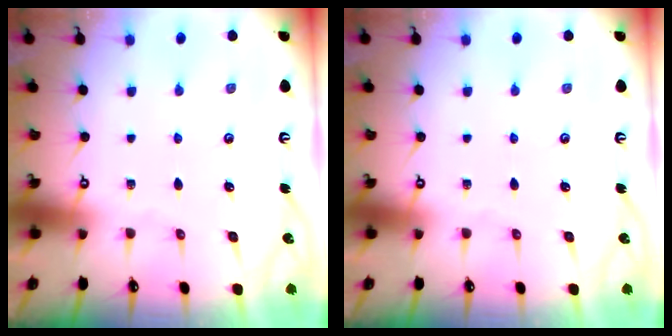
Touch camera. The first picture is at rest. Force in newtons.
{"total": 0.0}